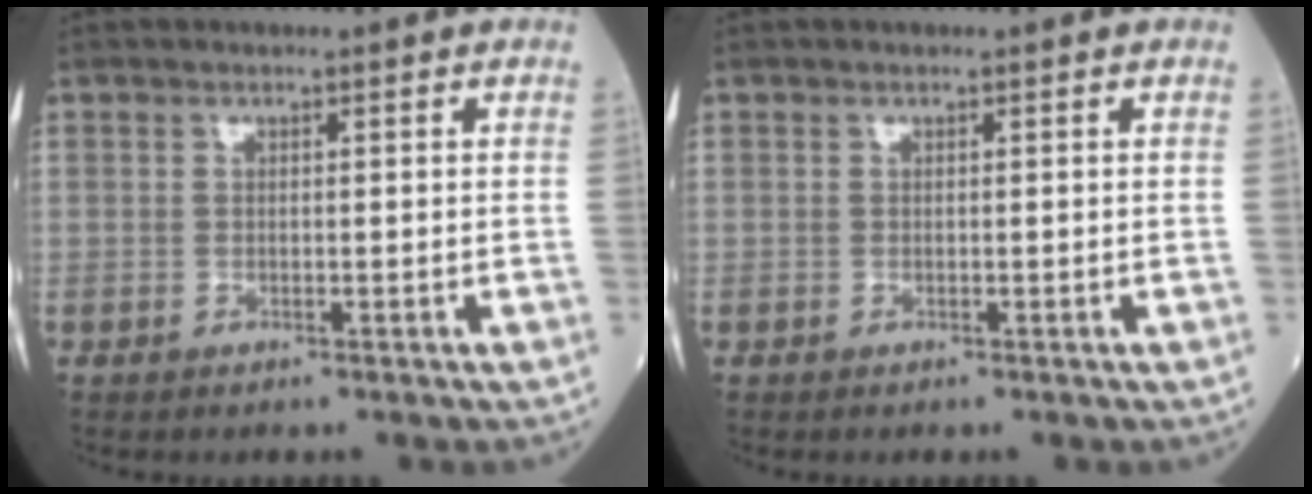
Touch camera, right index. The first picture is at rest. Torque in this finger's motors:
{"motor_torque": [0.00, 0.00, 0.02, -0.01]}